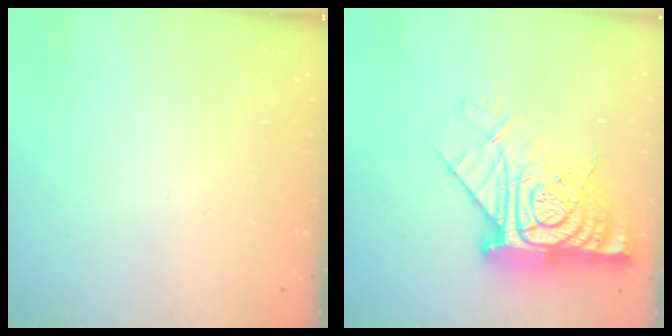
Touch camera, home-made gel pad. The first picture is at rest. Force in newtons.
{"total": 20.5, "press": 20.4, "slide": 1.7}